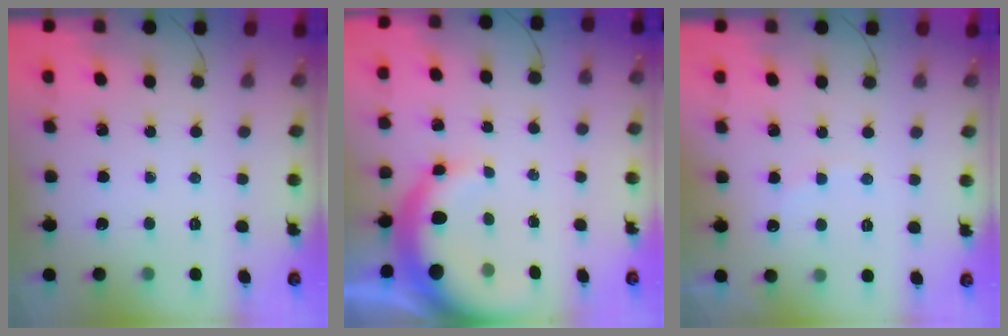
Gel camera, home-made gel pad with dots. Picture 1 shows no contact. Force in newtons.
{"total": 7.8, "press": 7.7, "slide": 1.4}
{"total": 5.3, "press": 5.3, "slide": 0.8}